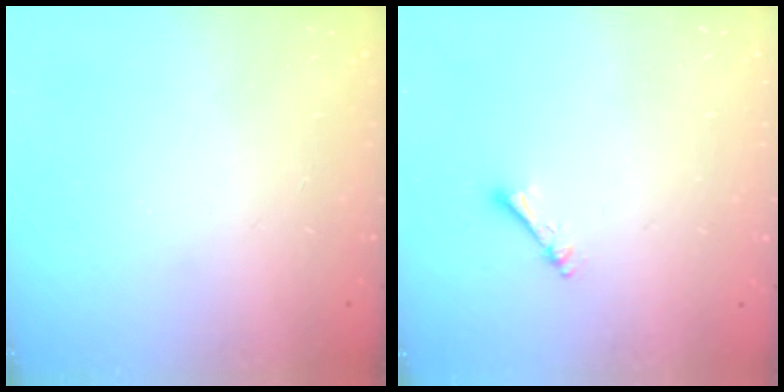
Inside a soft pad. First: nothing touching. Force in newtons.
{"total": 2.5, "press": 2.5, "slide": 0.4}